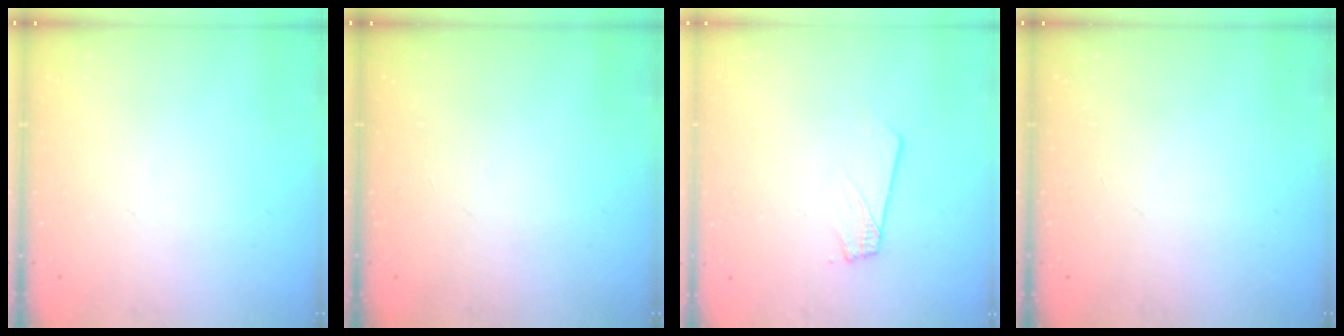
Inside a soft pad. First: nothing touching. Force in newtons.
{"total": 0.0}
{"total": 1.8, "press": 1.8, "slide": 0.1}
{"total": 0.0}